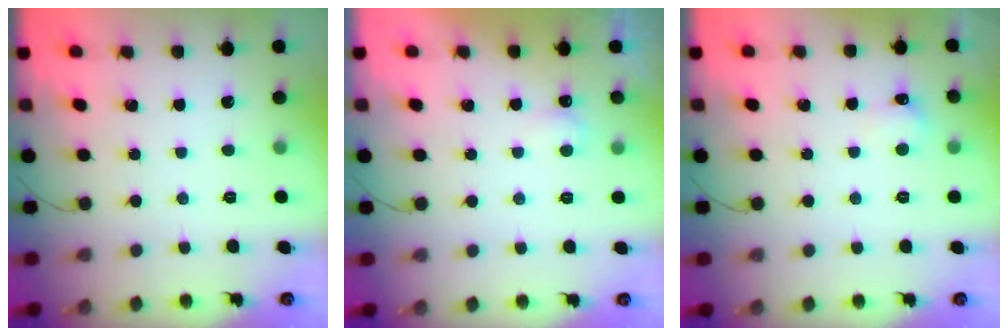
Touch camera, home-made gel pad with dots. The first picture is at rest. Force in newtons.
{"total": 2.5, "press": 2.4, "slide": 0.5}
{"total": 6.0, "press": 5.9, "slide": 1.3}